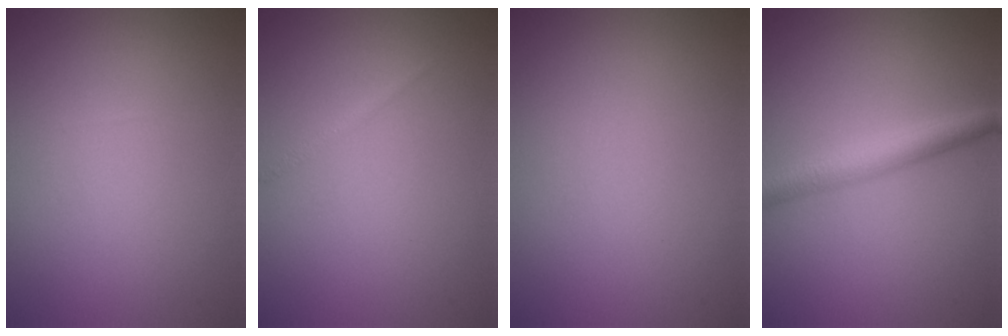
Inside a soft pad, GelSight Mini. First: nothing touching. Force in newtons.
{"total": 0.7, "press": 0.7, "slide": 0.0}
{"total": 0.0}
{"total": 3.6, "press": 3.6, "slide": 0.1}